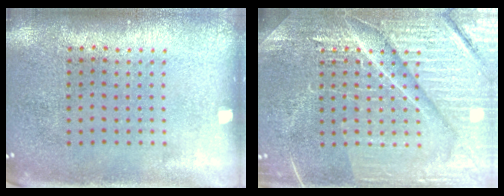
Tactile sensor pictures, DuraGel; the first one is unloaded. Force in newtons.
{"total": 7.2, "press": 7.2, "slide": 0.9}